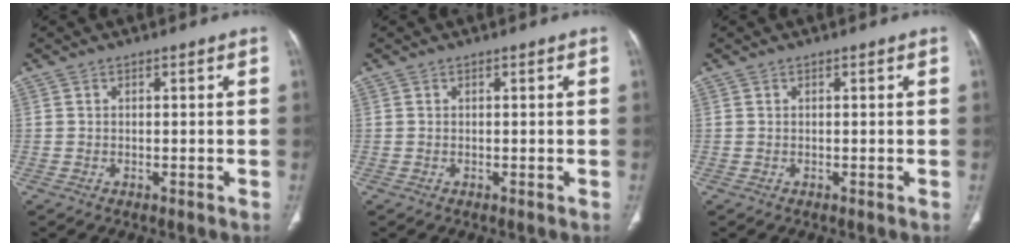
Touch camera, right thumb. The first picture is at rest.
{"total": 0.0}
{"total": 0.0}